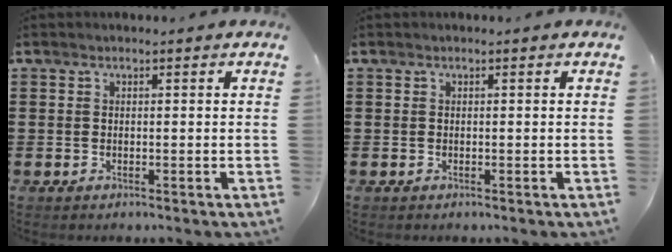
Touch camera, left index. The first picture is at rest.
{"total": 0.0}